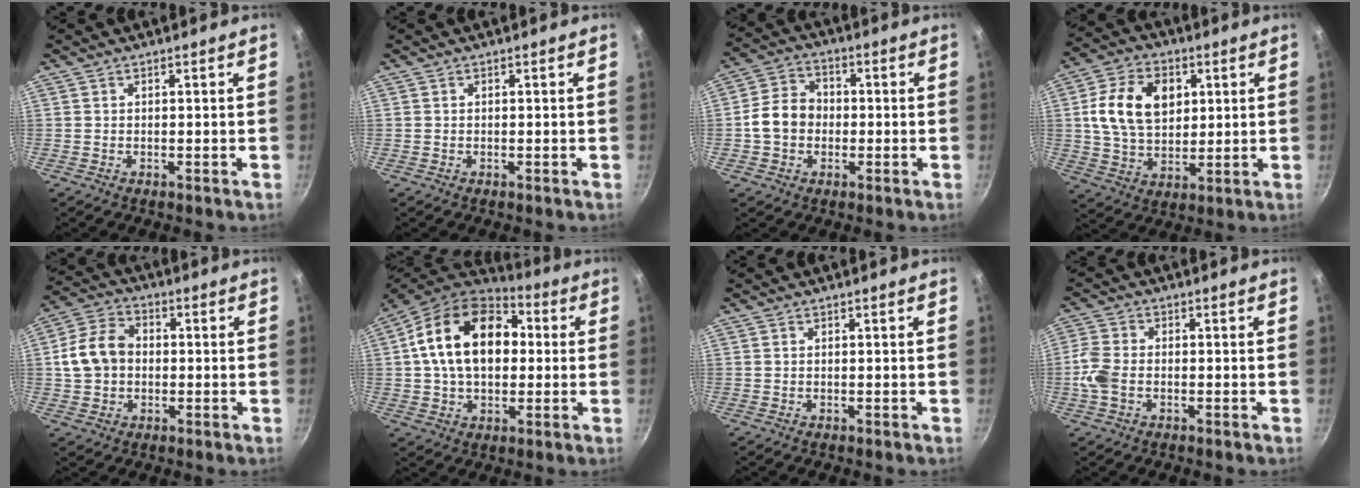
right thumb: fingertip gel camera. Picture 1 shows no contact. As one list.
[{"total": 0.0}, {"total": 8.3, "force": [-1.0, 6.7, 4.7], "torque": [-0.057, 0.024, -0.031]}, {"total": 14.4, "force": [3.2, 10.1, 9.7], "torque": [-0.157, -0.002, 0.053]}, {"total": 10.0, "force": [0.1, 7.7, 6.3], "torque": [-0.098, 0.022, -0.009]}, {"total": 19.9, "force": [2.9, 13.4, 14.4], "torque": [-0.215, 0.027, 0.032]}, {"total": 0.0}, {"total": 5.5, "force": [-1.4, 3.6, 3.9], "torque": [-0.091, 0.011, -0.039]}]